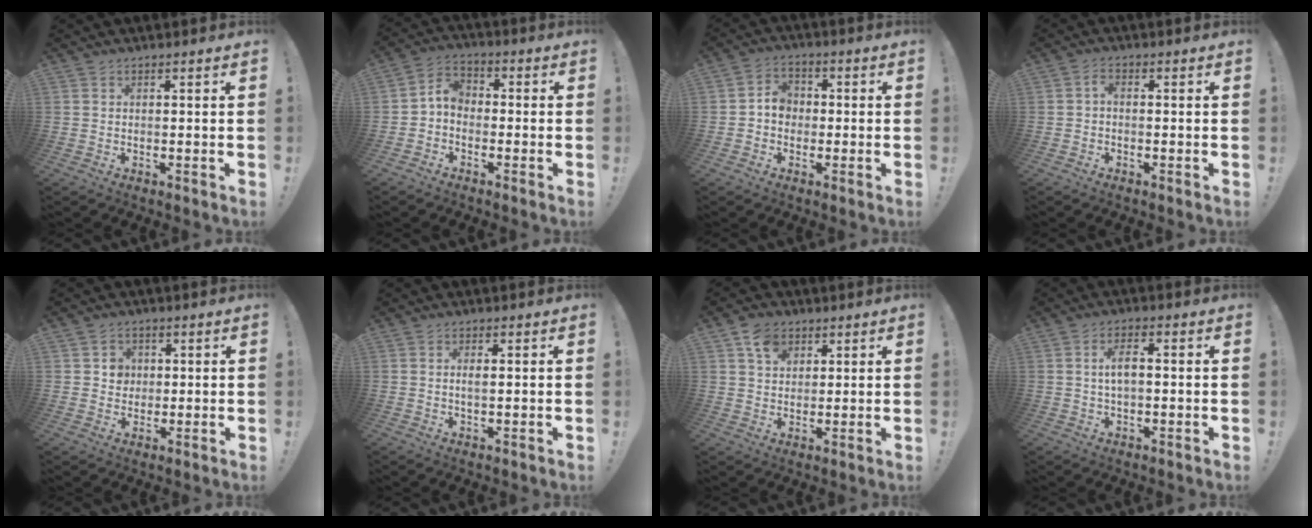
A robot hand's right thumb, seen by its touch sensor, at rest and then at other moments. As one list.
[{"total": 5.3, "force": [-2.1, 3.9, 2.9], "torque": [-0.065, 0.022, -0.034]}, {"total": 5.5, "force": [-1.0, 4.7, 2.7], "torque": [-0.044, 0.018, -0.016]}, {"total": 1.7, "force": [-0.8, 0.8, 1.3], "torque": [-0.032, 0.011, -0.013]}, {"total": 4.8, "force": [0.9, 4.6, 1.3], "torque": [-0.020, 0.001, 0.017]}, {"total": 1.8, "force": [0.1, 0.5, 1.8], "torque": [-0.024, -0.004, -0.001]}, {"total": 7.0, "force": [3.7, 5.2, 2.9], "torque": [-0.038, -0.013, 0.068]}, {"total": 4.9, "force": [0.2, 2.1, 4.5], "torque": [-0.080, 0.011, 0.002]}]